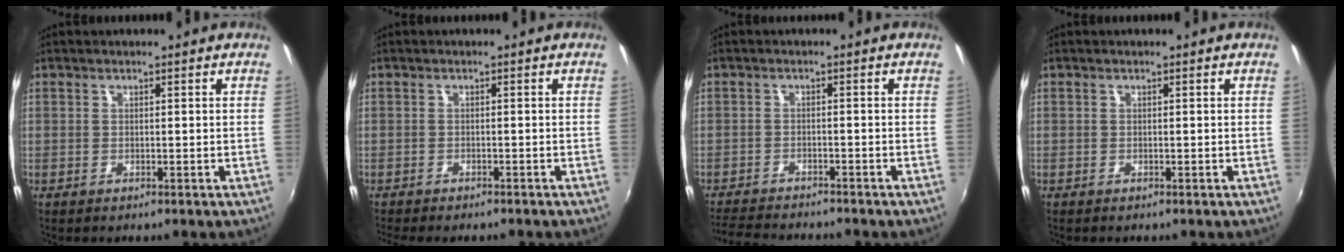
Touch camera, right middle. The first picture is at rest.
{"total": 4.4, "force": [-3.9, 0.9, 1.8], "torque": [-0.045, -0.020, -0.063]}
{"total": 8.1, "force": [-7.6, 1.1, 2.6], "torque": [-0.076, -0.014, -0.127]}
{"total": 0.0}